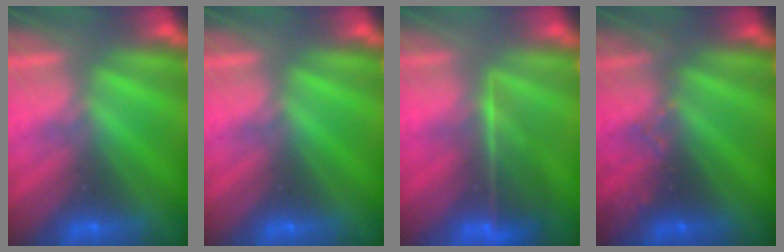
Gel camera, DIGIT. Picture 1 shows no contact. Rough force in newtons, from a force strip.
{"total": 0.0}
{"total": 7.3}
{"total": 2.9}